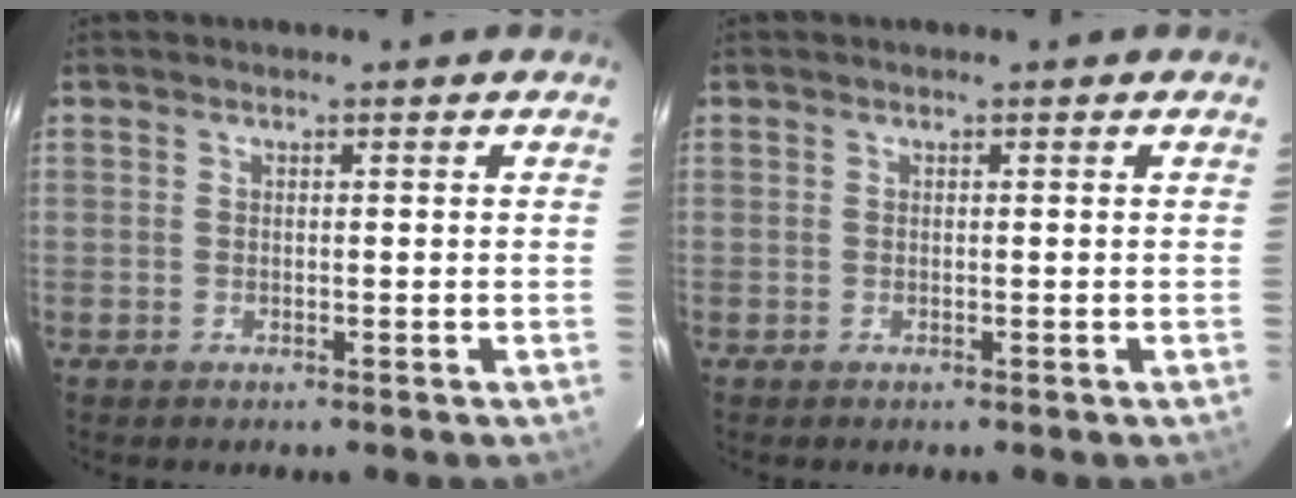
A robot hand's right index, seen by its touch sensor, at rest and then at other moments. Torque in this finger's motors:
{"motor_torque": [-0.01, 0.00, 0.02, 0.00]}